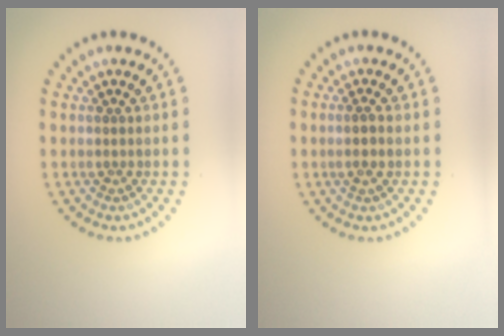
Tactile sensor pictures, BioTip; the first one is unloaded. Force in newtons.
{"total": 1.1, "press": 1.0, "slide": 0.5}